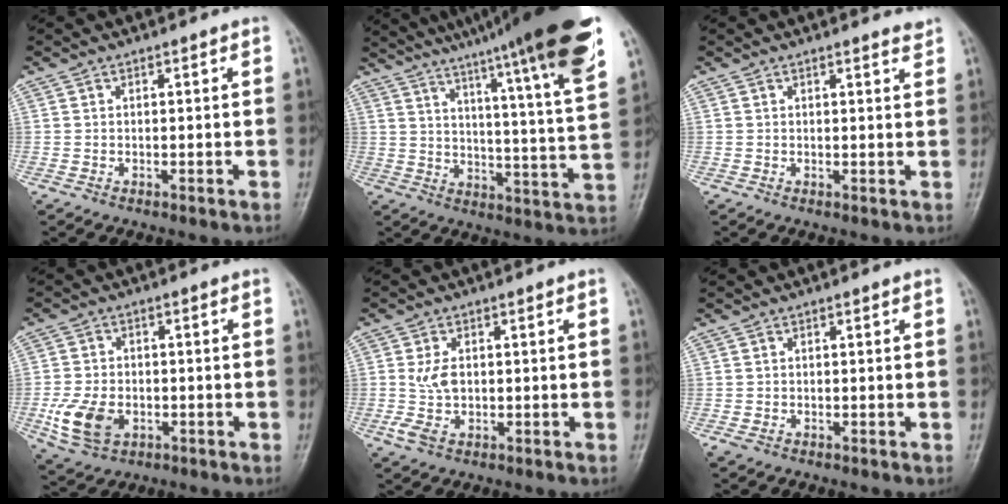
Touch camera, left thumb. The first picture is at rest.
{"total": 25.6, "force": [18.2, 1.3, 17.9], "torque": [-0.255, -0.075, 0.252]}
{"total": 1.4, "force": [1.4, 0.1, 0.3], "torque": [-0.001, -0.014, 0.012]}
{"total": 9.3, "force": [-2.6, 6.5, 6.1], "torque": [-0.115, 0.001, -0.043]}
{"total": 4.4, "force": [-0.1, 2.8, 3.5], "torque": [-0.072, 0.002, -0.001]}
{"total": 1.1, "force": [-0.5, 0.8, 0.7], "torque": [-0.018, -0.002, -0.007]}